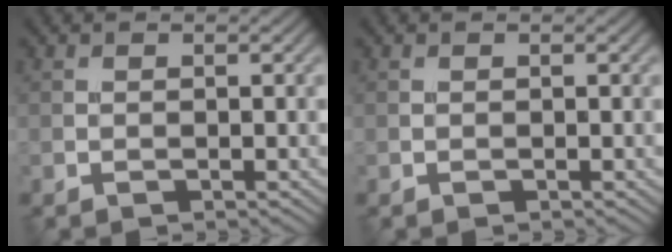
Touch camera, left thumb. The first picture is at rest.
{"total": 0.0}